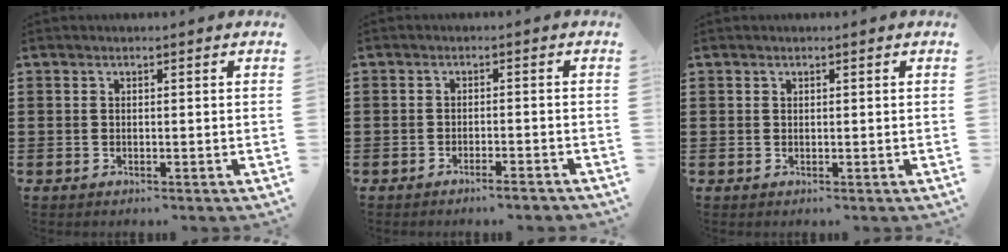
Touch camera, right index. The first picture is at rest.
{"total": 1.9, "force": [-1.6, -0.1, 1.0], "torque": [-0.019, -0.003, -0.029]}
{"total": 0.0}